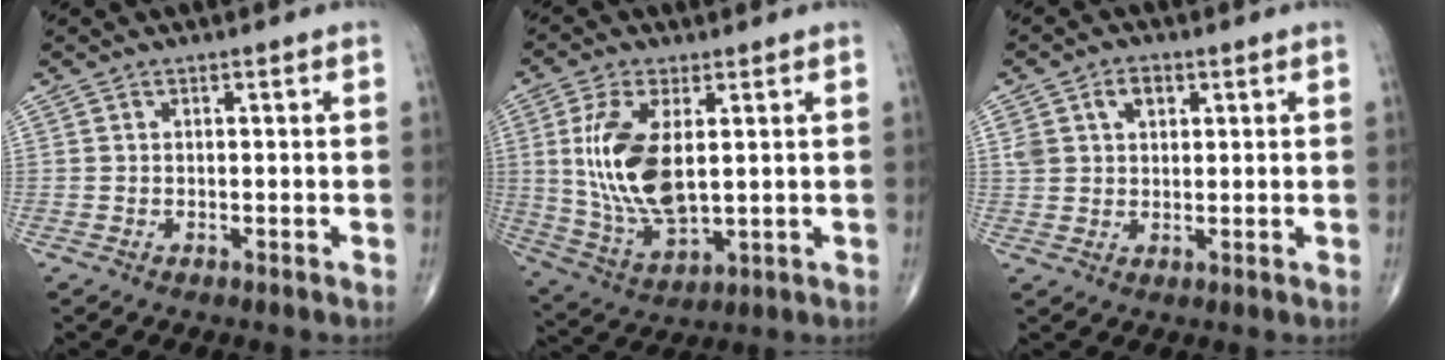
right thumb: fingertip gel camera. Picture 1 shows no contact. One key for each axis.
{"total": 14.5, "fx": 2.2, "fy": 7.0, "fz": 12.5, "tx": -0.256, "ty": -0.017, "tz": 0.055}
{"total": 5.4, "fx": 2.2, "fy": 3.7, "fz": 3.2, "tx": -0.040, "ty": 0.001, "tz": 0.040}